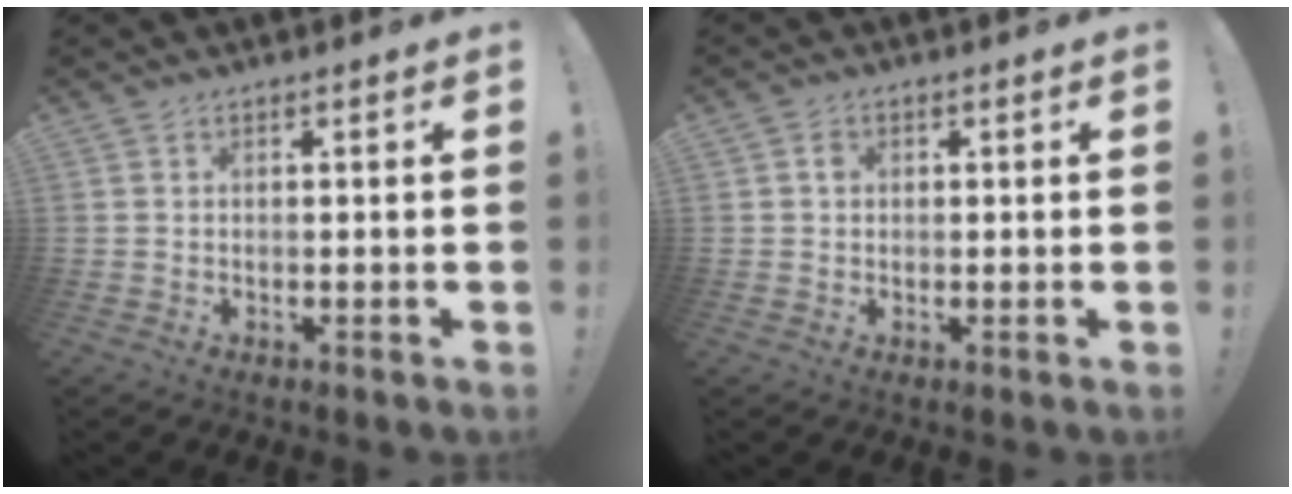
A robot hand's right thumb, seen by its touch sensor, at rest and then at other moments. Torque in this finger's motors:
{"motor_torque": [0.08, -0.05, 0.07, -0.17, 0.04]}